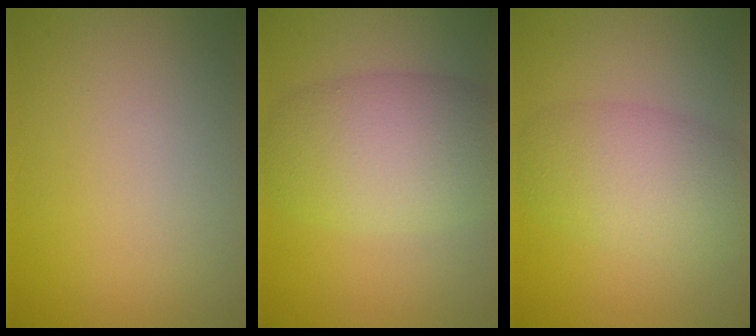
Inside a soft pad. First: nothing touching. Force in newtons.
{"total": 7.0, "press": 7.0, "slide": 0.3}
{"total": 5.2, "press": 5.2, "slide": 0.4}